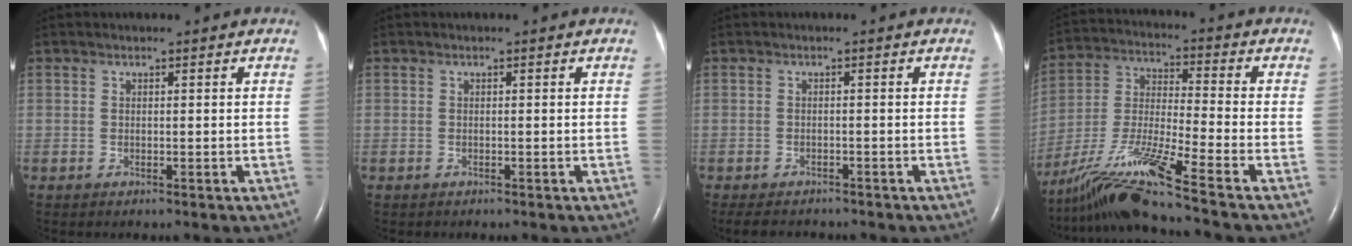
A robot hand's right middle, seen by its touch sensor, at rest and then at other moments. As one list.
[{"total": 0.0}, {"total": 6.3, "force": [-5.5, 2.1, 2.3], "torque": [-0.031, -0.005, -0.074]}, {"total": 15.9, "force": [-12.1, -1.9, 10.1], "torque": [-0.221, -0.030, -0.228]}]